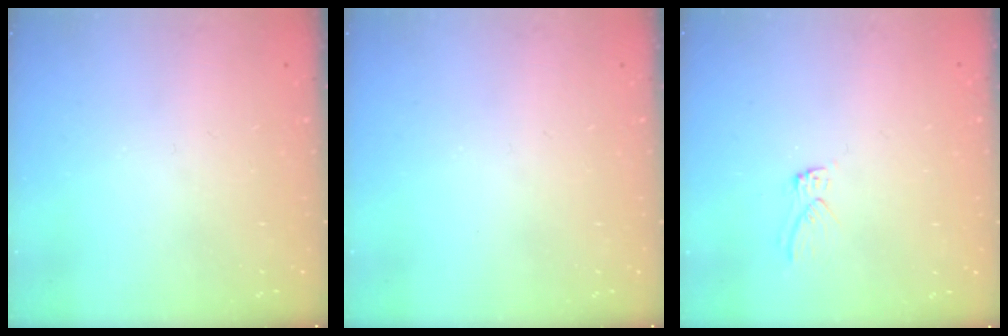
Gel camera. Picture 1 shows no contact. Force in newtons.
{"total": 0.0}
{"total": 4.1, "press": 4.1, "slide": 0.4}